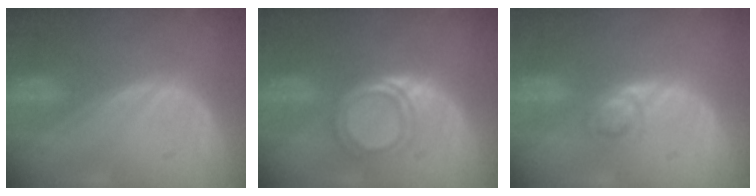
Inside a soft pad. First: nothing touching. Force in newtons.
{"total": 4.9, "press": 4.8, "slide": 1.4}
{"total": 3.0, "press": 2.9, "slide": 0.2}